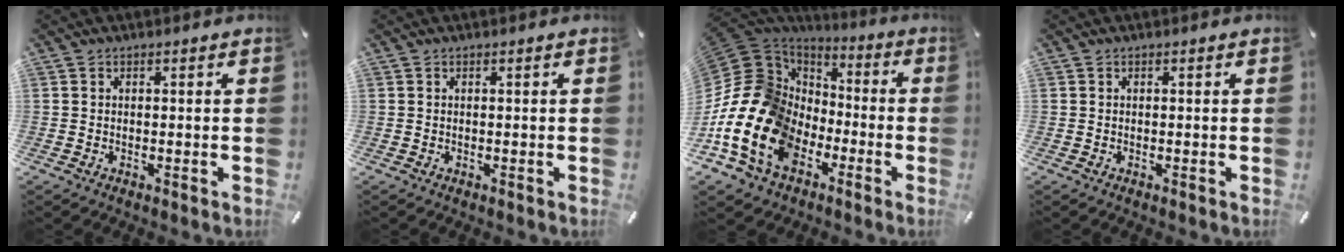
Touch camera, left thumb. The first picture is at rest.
{"total": 0.0}
{"total": 19.8, "force": [-7.0, 15.1, 10.6], "torque": [-0.249, 0.003, -0.116]}
{"total": 0.0}